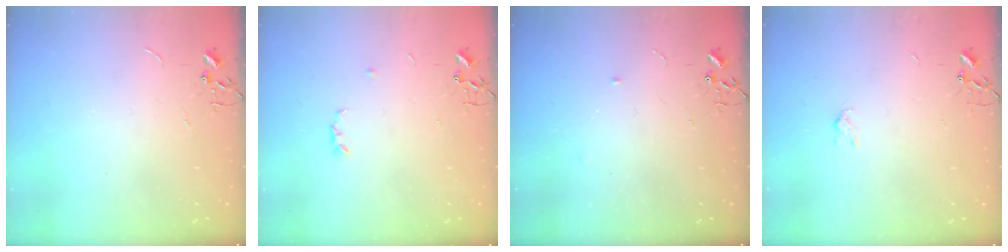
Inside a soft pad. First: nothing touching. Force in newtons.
{"total": 3.7, "press": 3.7, "slide": 0.6}
{"total": 2.8, "press": 2.8, "slide": 0.4}
{"total": 3.0, "press": 3.0, "slide": 0.6}